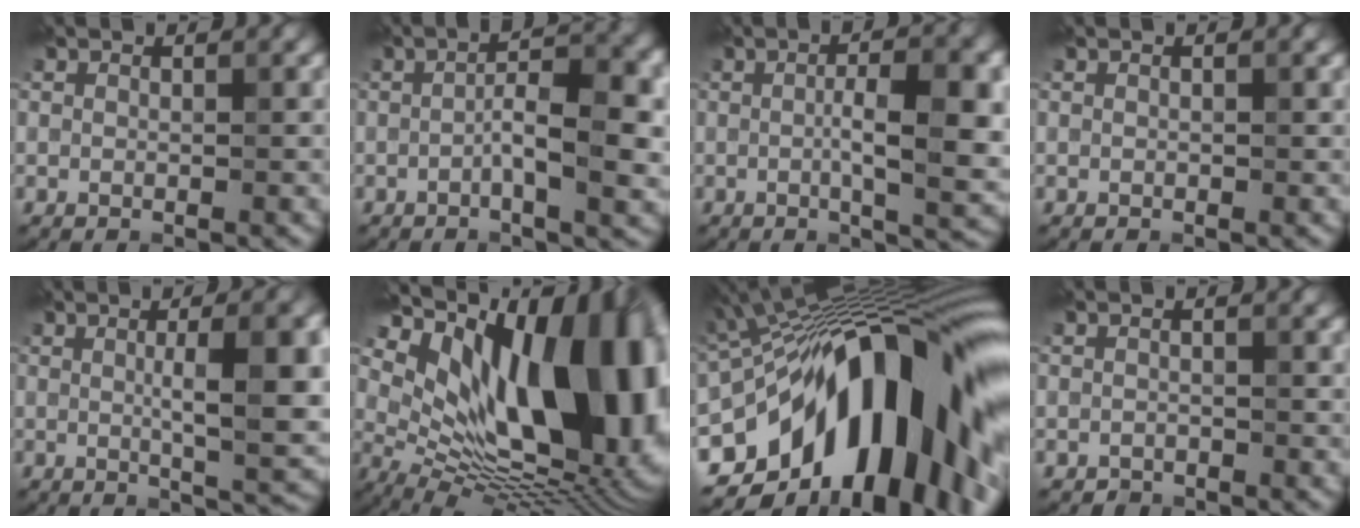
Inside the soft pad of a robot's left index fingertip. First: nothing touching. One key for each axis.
{"total": 6.4, "fx": -1.1, "fy": 1.5, "fz": 6.1, "tx": -0.101, "ty": 0.005, "tz": -0.022}
{"total": 8.0, "fx": -0.1, "fy": 2.1, "fz": 7.7, "tx": -0.116, "ty": -0.003, "tz": -0.001}
{"total": 0.0}
{"total": 9.0, "fx": 0.6, "fy": 2.2, "fz": 8.7, "tx": -0.107, "ty": 0.002, "tz": 0.009}
{"total": 18.8, "fx": 5.6, "fy": 10.3, "fz": 14.7, "tx": -0.200, "ty": 0.011, "tz": 0.110}
{"total": 19.2, "fx": -5.5, "fy": 9.5, "fz": 15.8, "tx": -0.242, "ty": 0.010, "tz": -0.101}
{"total": 0.8, "fx": -0.7, "fy": 0.3, "fz": 0.0, "tx": 0.003, "ty": -0.001, "tz": -0.013}